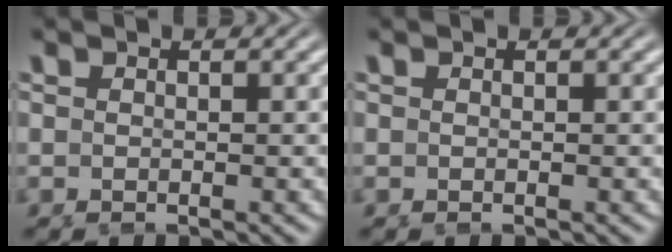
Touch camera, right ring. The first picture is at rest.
{"total": 0.0}